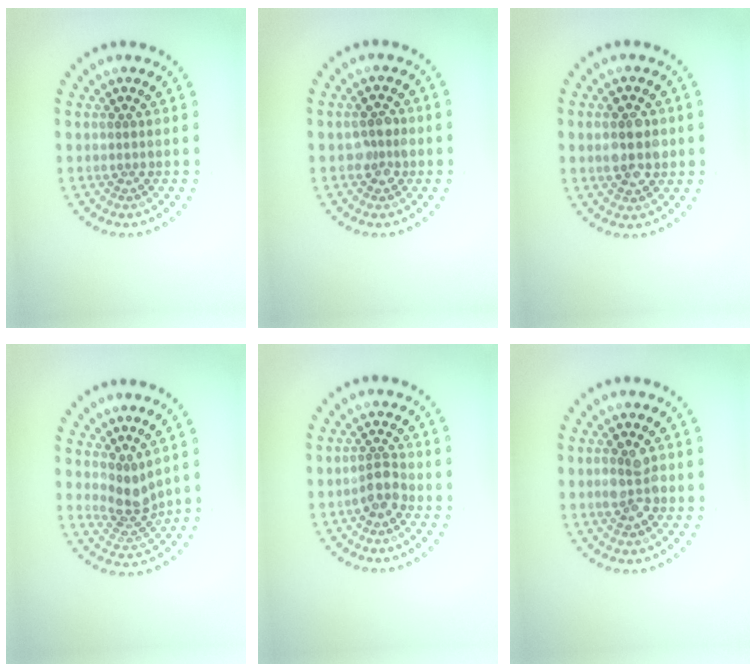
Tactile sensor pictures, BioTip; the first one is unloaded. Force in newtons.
{"total": 2.1, "press": 2.0, "slide": 0.3}
{"total": 4.0, "press": 4.0, "slide": 0.1}
{"total": 2.7, "press": 2.0, "slide": 1.8}
{"total": 2.0, "press": 1.6, "slide": 1.1}
{"total": 2.5, "press": 2.5, "slide": 0.5}